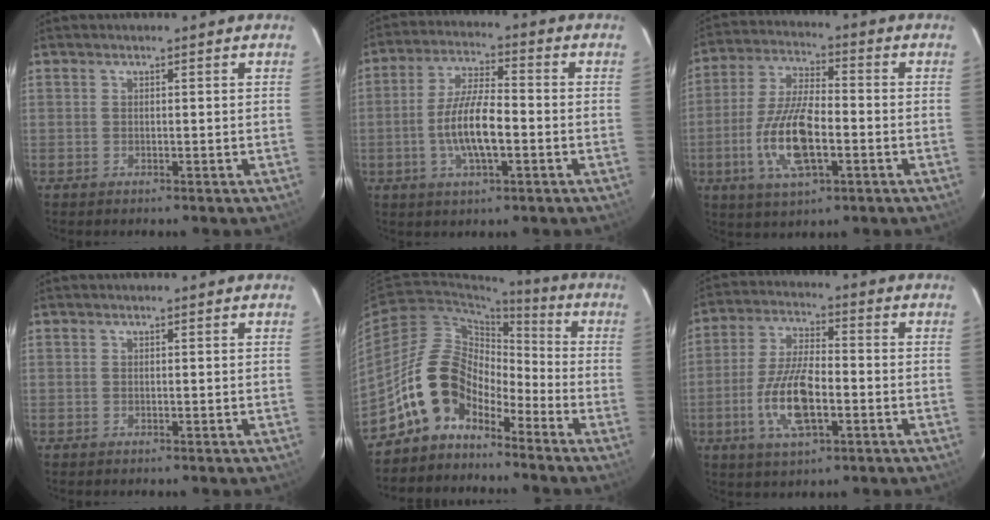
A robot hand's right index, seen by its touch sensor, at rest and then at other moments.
{"total": 9.8, "force": [-2.5, 2.9, 9.1], "torque": [-0.181, 0.001, -0.045]}
{"total": 13.4, "force": [-3.9, 4.8, 11.9], "torque": [-0.248, -0.005, -0.073]}
{"total": 0.0}
{"total": 11.5, "force": [-7.6, 7.2, 4.9], "torque": [-0.086, 0.032, -0.144]}
{"total": 11.9, "force": [-3.7, 4.4, 10.4], "torque": [-0.215, -0.003, -0.068]}